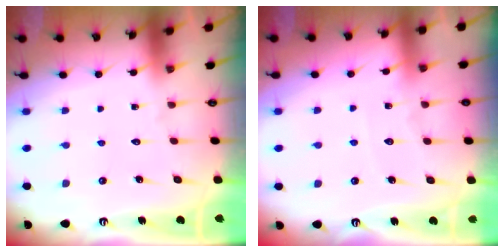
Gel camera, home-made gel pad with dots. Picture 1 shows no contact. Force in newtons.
{"total": 4.6, "press": 4.5, "slide": 0.4}